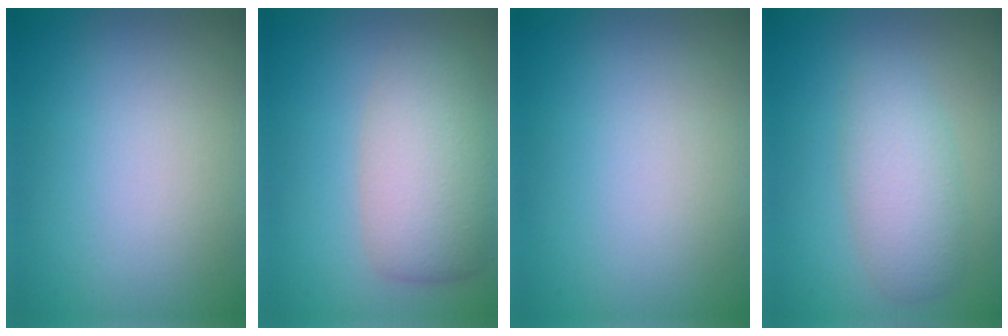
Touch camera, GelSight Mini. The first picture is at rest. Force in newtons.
{"total": 5.6, "press": 5.6, "slide": 0.3}
{"total": 0.0}
{"total": 2.2, "press": 2.2, "slide": 0.2}